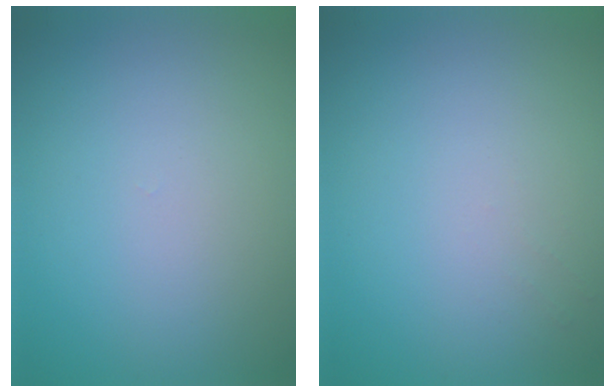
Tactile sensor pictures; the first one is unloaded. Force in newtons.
{"total": 0.6, "press": 0.5, "slide": 0.3}